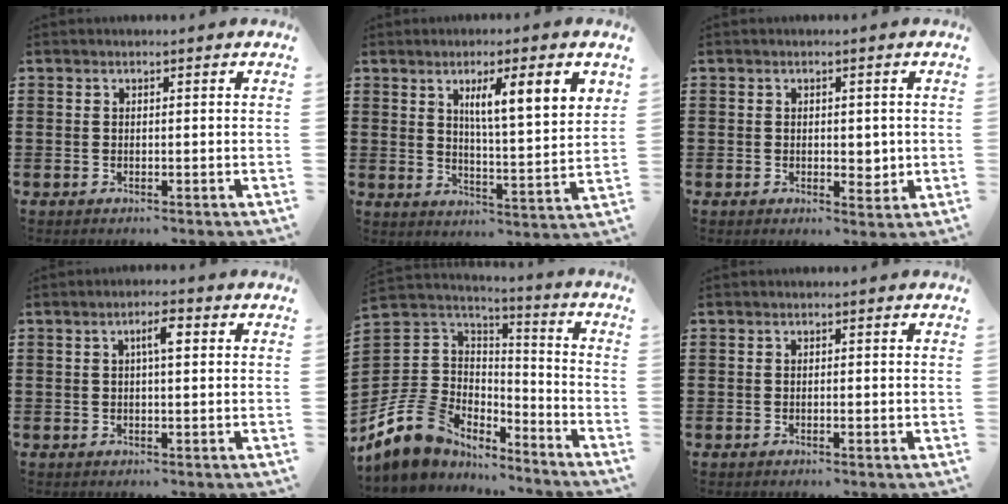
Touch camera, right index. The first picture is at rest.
{"total": 7.5, "force": [3.6, 0.9, 6.5], "torque": [-0.115, -0.009, 0.054]}
{"total": 2.7, "force": [0.0, 1.8, 2.0], "torque": [-0.032, 0.003, -0.002]}
{"total": 3.1, "force": [0.7, 0.8, 2.9], "torque": [-0.050, 0.006, 0.007]}
{"total": 10.8, "force": [-7.1, 7.7, 2.9], "torque": [-0.109, 0.017, -0.138]}
{"total": 0.5, "force": [-0.1, 0.2, 0.5], "torque": [-0.010, -0.002, -0.002]}